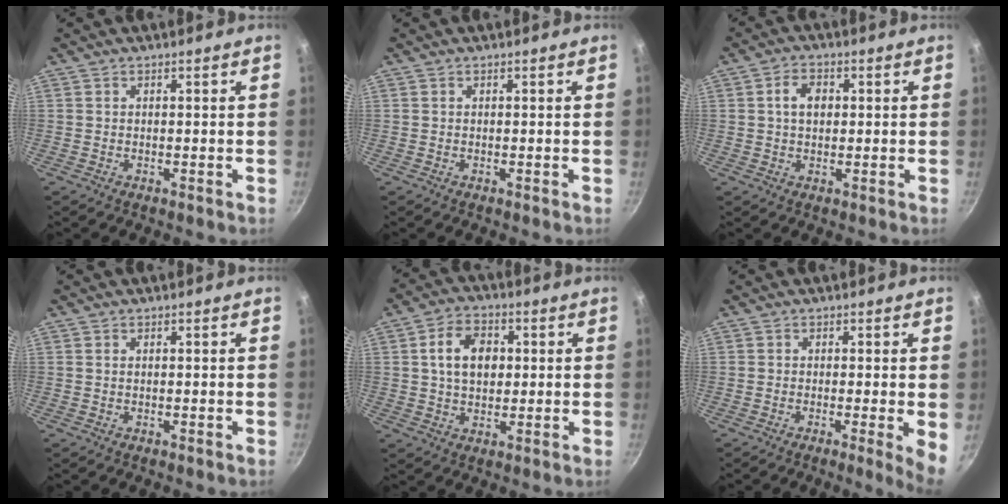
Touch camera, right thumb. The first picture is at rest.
{"total": 0.0}
{"total": 4.6, "force": [0.7, 3.2, 3.1], "torque": [-0.039, 0.008, 0.007]}
{"total": 0.0}
{"total": 9.0, "force": [1.4, 6.5, 6.1], "torque": [-0.087, 0.009, 0.019]}
{"total": 4.6, "force": [-0.6, 0.5, 4.6], "torque": [-0.054, -0.009, -0.009]}